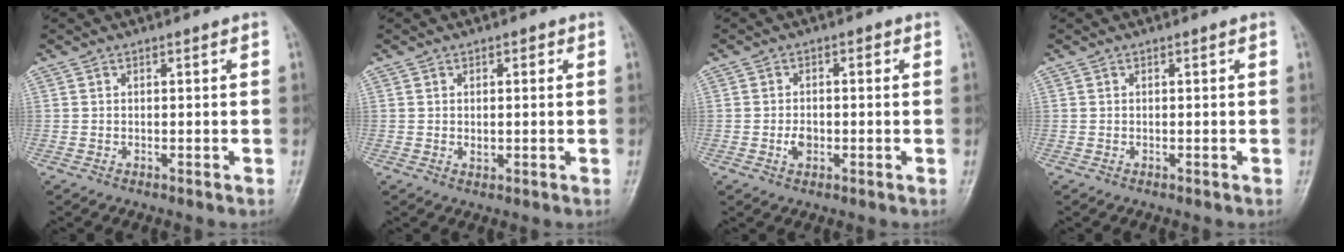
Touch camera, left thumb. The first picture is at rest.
{"total": 2.0, "force": [0.3, 1.5, 1.3], "torque": [-0.008, -0.002, 0.004]}
{"total": 3.3, "force": [-0.7, 2.4, 2.0], "torque": [-0.021, 0.005, -0.016]}
{"total": 0.0}